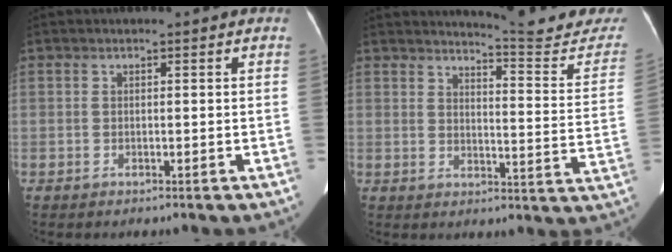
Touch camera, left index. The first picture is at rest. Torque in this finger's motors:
{"motor_torque": [0.18, -0.62, 0.03, 0.02]}